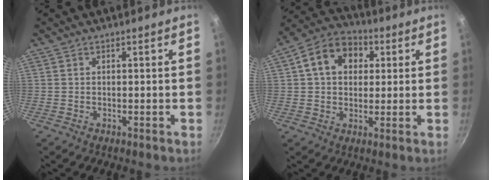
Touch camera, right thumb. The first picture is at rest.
{"total": 12.1, "force": [3.2, 9.2, 7.2], "torque": [-0.093, 0.018, 0.036]}